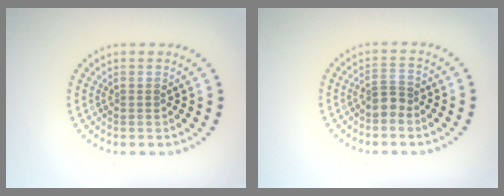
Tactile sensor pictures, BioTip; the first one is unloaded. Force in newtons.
{"total": 1.8, "press": 1.5, "slide": 1.1}